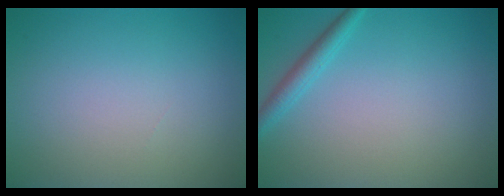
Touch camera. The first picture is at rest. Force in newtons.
{"total": 1.9, "press": 1.9, "slide": 0.0}